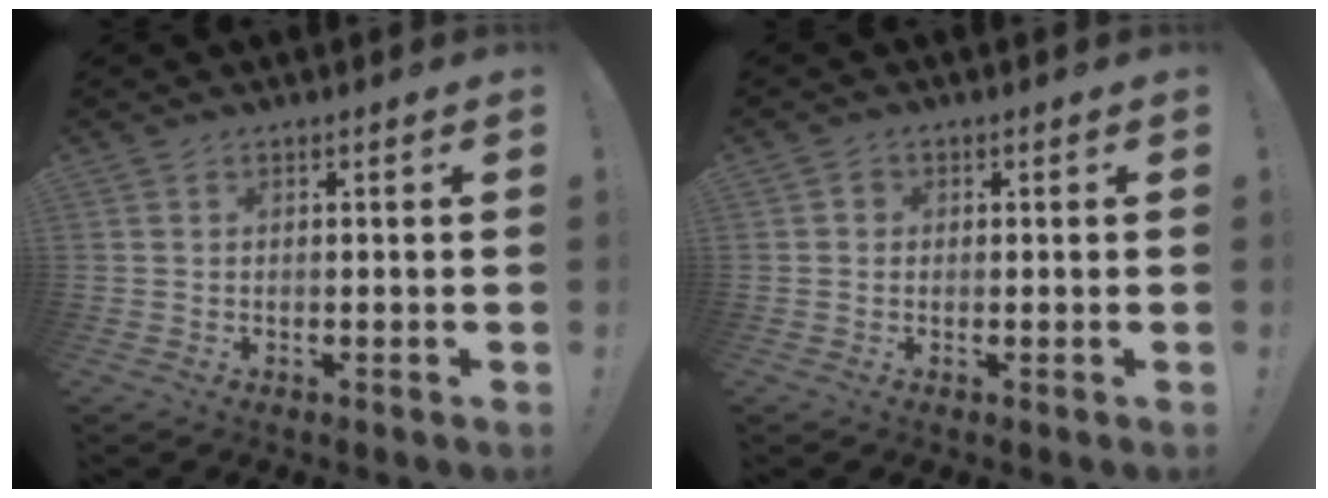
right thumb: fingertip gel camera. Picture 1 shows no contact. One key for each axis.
{"total": 1.5, "fx": -0.1, "fy": 1.3, "fz": 0.7, "tx": -0.006, "ty": 0.002, "tz": -0.004}